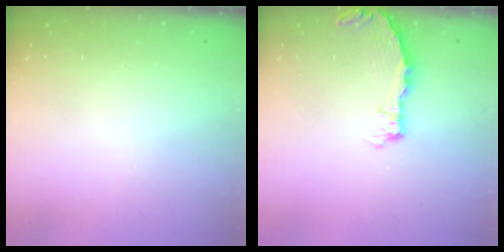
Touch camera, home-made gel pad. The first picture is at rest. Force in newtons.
{"total": 3.7, "press": 3.7, "slide": 0.4}